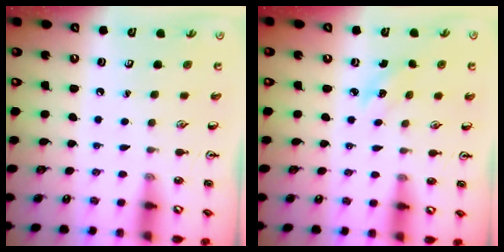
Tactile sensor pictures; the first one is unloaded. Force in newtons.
{"total": 2.4, "press": 2.2, "slide": 0.8}